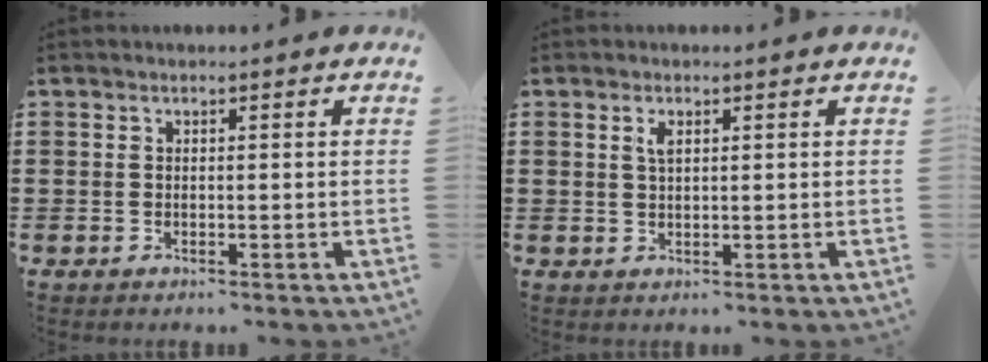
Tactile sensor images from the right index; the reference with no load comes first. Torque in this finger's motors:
{"motor_torque": [0.19, -0.16, 0.04, 0.05]}